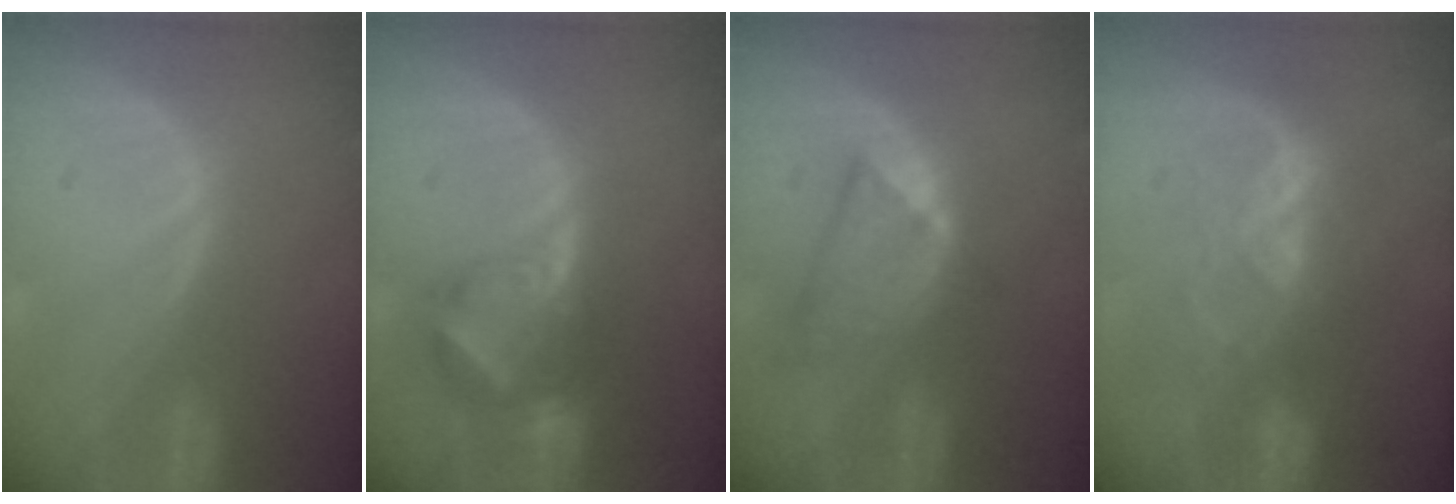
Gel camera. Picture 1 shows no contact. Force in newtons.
{"total": 6.9, "press": 6.3, "slide": 2.9}
{"total": 5.9, "press": 5.8, "slide": 1.1}
{"total": 6.8, "press": 5.9, "slide": 3.4}